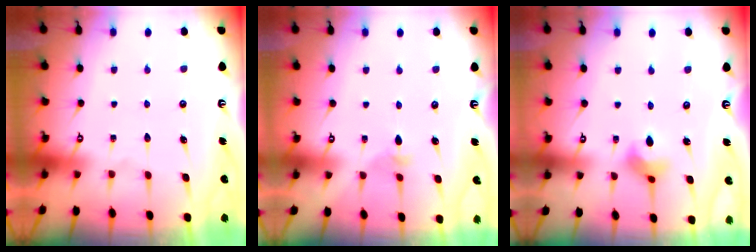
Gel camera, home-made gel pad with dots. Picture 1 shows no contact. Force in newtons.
{"total": 2.4, "press": 2.3, "slide": 0.6}
{"total": 5.8, "press": 5.8, "slide": 0.5}